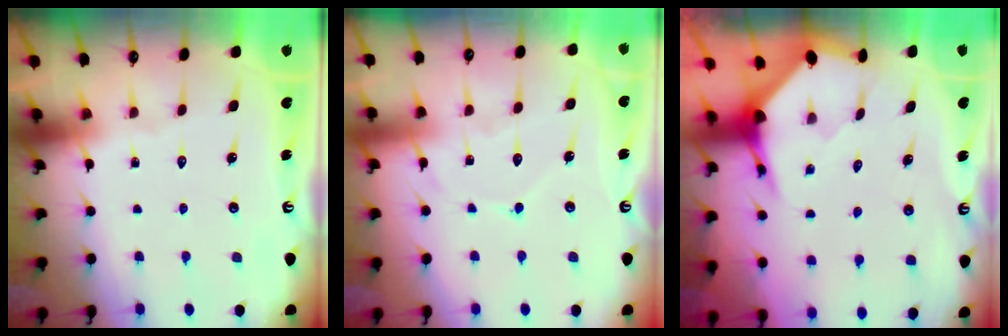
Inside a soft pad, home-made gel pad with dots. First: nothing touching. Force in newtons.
{"total": 6.6, "press": 6.6, "slide": 0.7}
{"total": 3.6, "press": 3.5, "slide": 0.4}